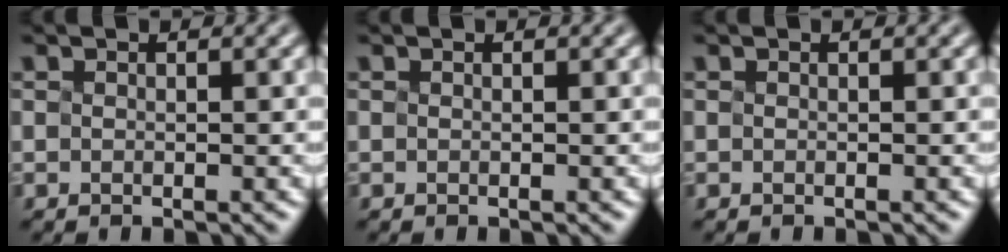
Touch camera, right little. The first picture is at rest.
{"total": 0.0}
{"total": 0.0}